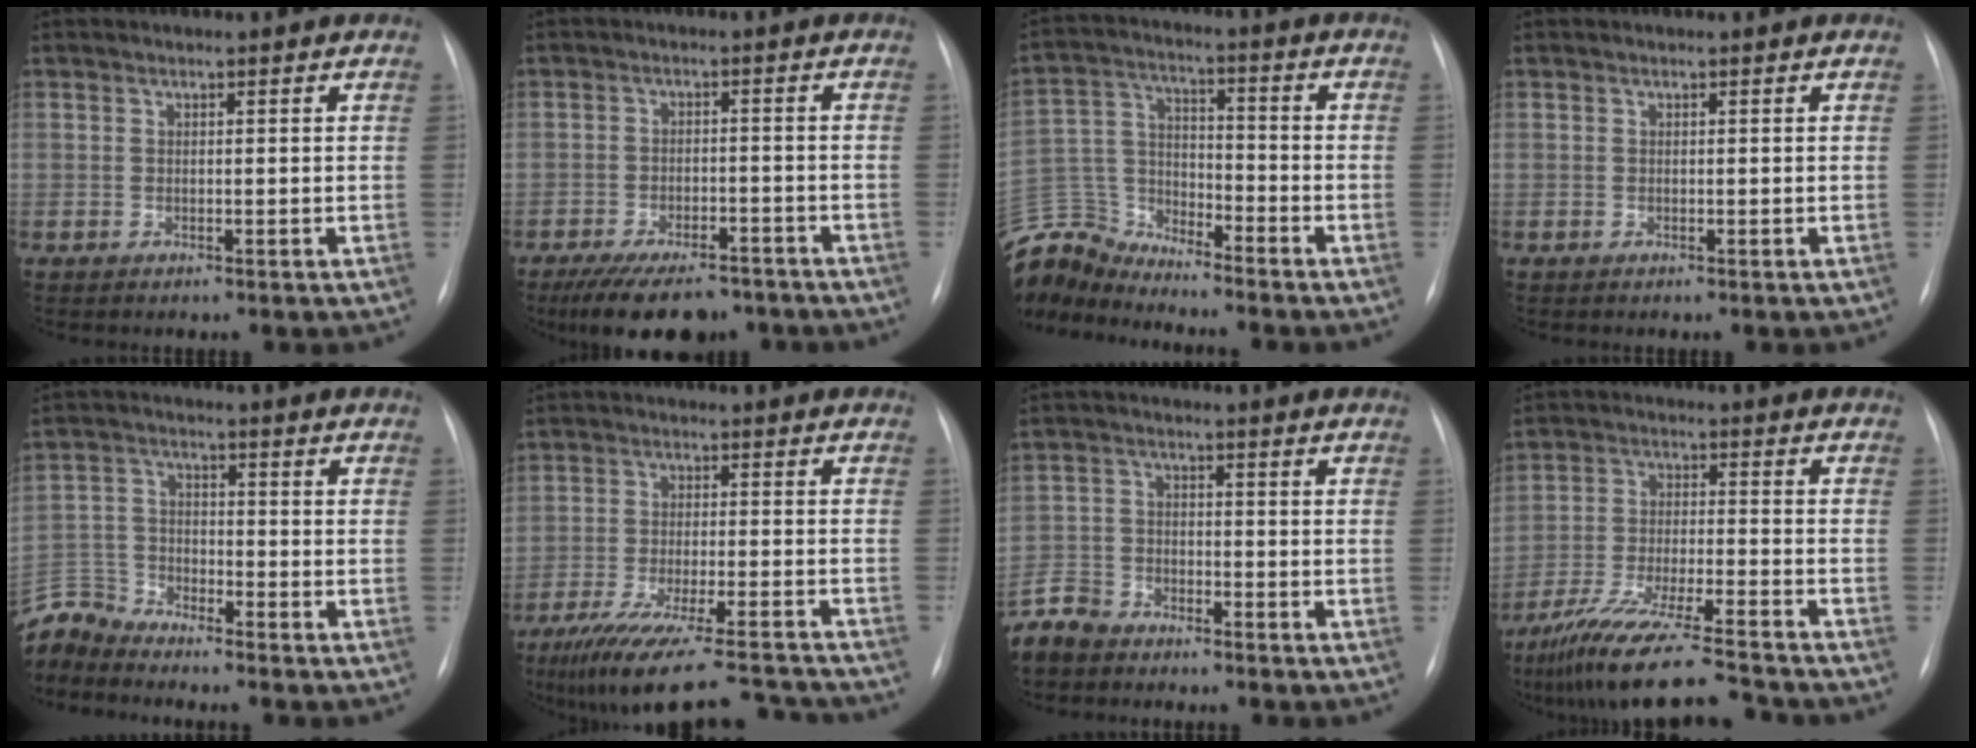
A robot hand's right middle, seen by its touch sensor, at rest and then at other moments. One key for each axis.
{"total": 11.8, "fx": -9.3, "fy": 4.7, "fz": 5.5, "tx": -0.087, "ty": -0.002, "tz": -0.136}
{"total": 12.2, "fx": -12.0, "fy": 1.8, "fz": 0.7, "tx": -0.022, "ty": 0.037, "tz": -0.237}
{"total": 0.0}
{"total": 6.8, "fx": -6.8, "fy": 0.2, "fz": -0.6, "tx": 0.006, "ty": 0.007, "tz": -0.138}
{"total": 19.9, "fx": -17.8, "fy": 2.1, "fz": 8.8, "tx": -0.127, "ty": -0.023, "tz": -0.256}
{"total": 5.5, "fx": -5.0, "fy": 2.2, "fz": 0.7, "tx": -0.013, "ty": -0.010, "tz": -0.102}
{"total": 15.7, "fx": -13.6, "fy": 0.4, "fz": 7.9, "tx": -0.149, "ty": -0.032, "tz": -0.230}